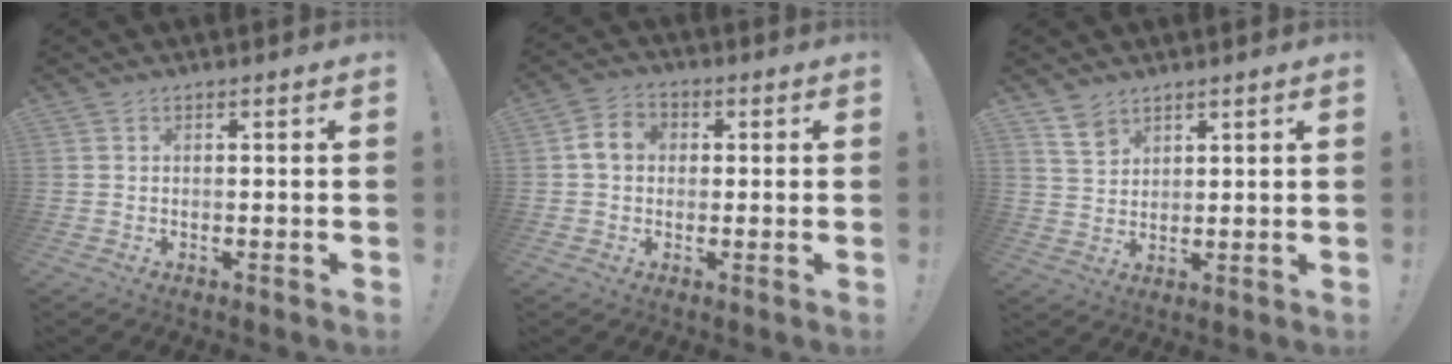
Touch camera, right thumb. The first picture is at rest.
{"total": 7.0, "force": [0.8, 5.6, 4.1], "torque": [-0.071, 0.020, 0.019]}
{"total": 6.5, "force": [4.9, 3.7, 2.1], "torque": [-0.038, -0.027, 0.095]}